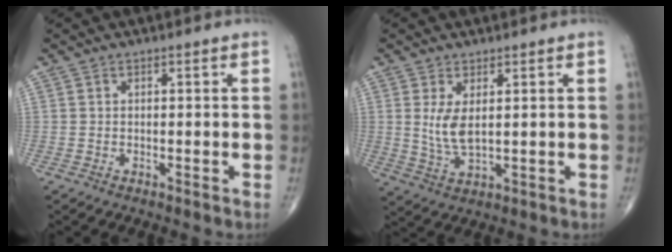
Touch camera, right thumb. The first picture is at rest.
{"total": 5.3, "force": [1.2, 2.2, 4.7], "torque": [-0.094, -0.016, 0.032]}